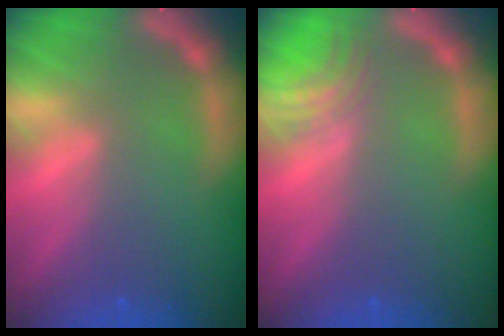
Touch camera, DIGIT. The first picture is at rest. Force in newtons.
{"total": 3.0}